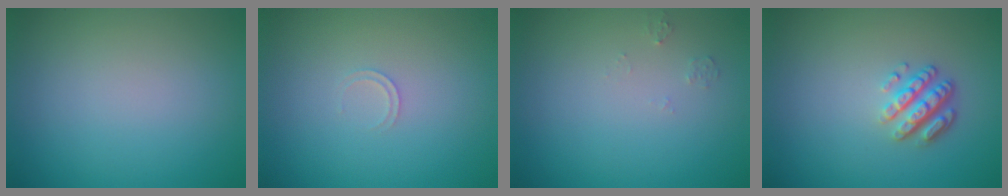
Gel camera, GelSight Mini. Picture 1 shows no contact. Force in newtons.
{"total": 0.7, "press": 0.7, "slide": 0.1}
{"total": 0.7, "press": 0.7, "slide": 0.1}
{"total": 3.4, "press": 2.6, "slide": 2.2}